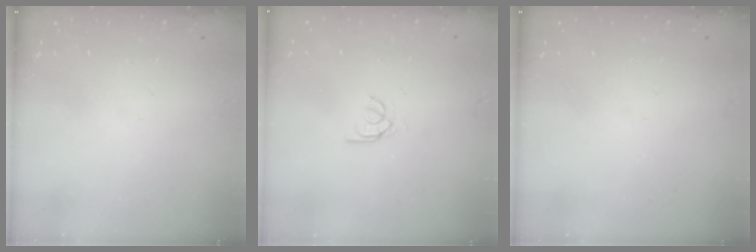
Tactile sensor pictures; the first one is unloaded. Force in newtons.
{"total": 2.6, "press": 2.6, "slide": 0.2}
{"total": 0.0}